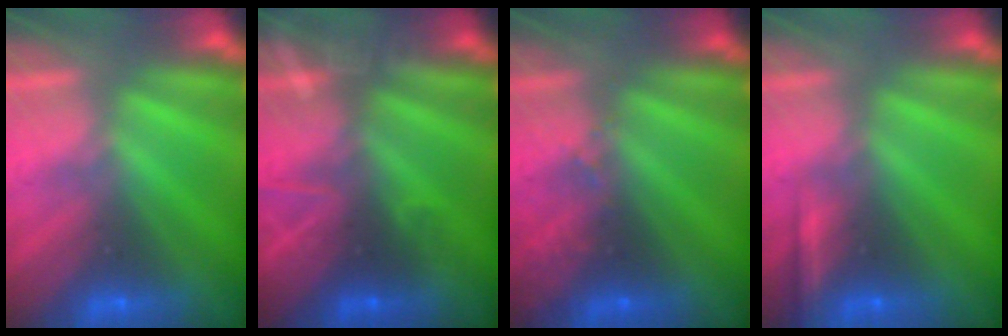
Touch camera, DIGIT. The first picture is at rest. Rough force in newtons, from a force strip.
{"total": 2.9}
{"total": 2.9}
{"total": 2.2}